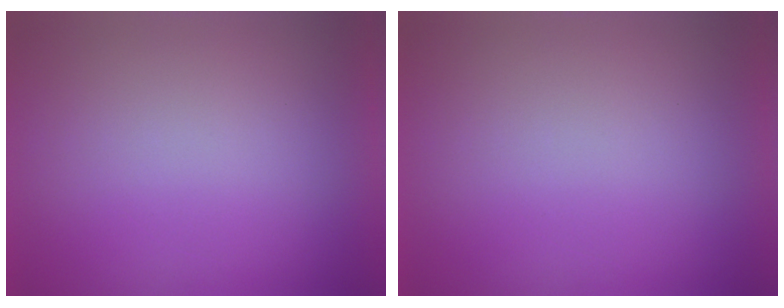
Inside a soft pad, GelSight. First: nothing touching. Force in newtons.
{"total": 0.0}